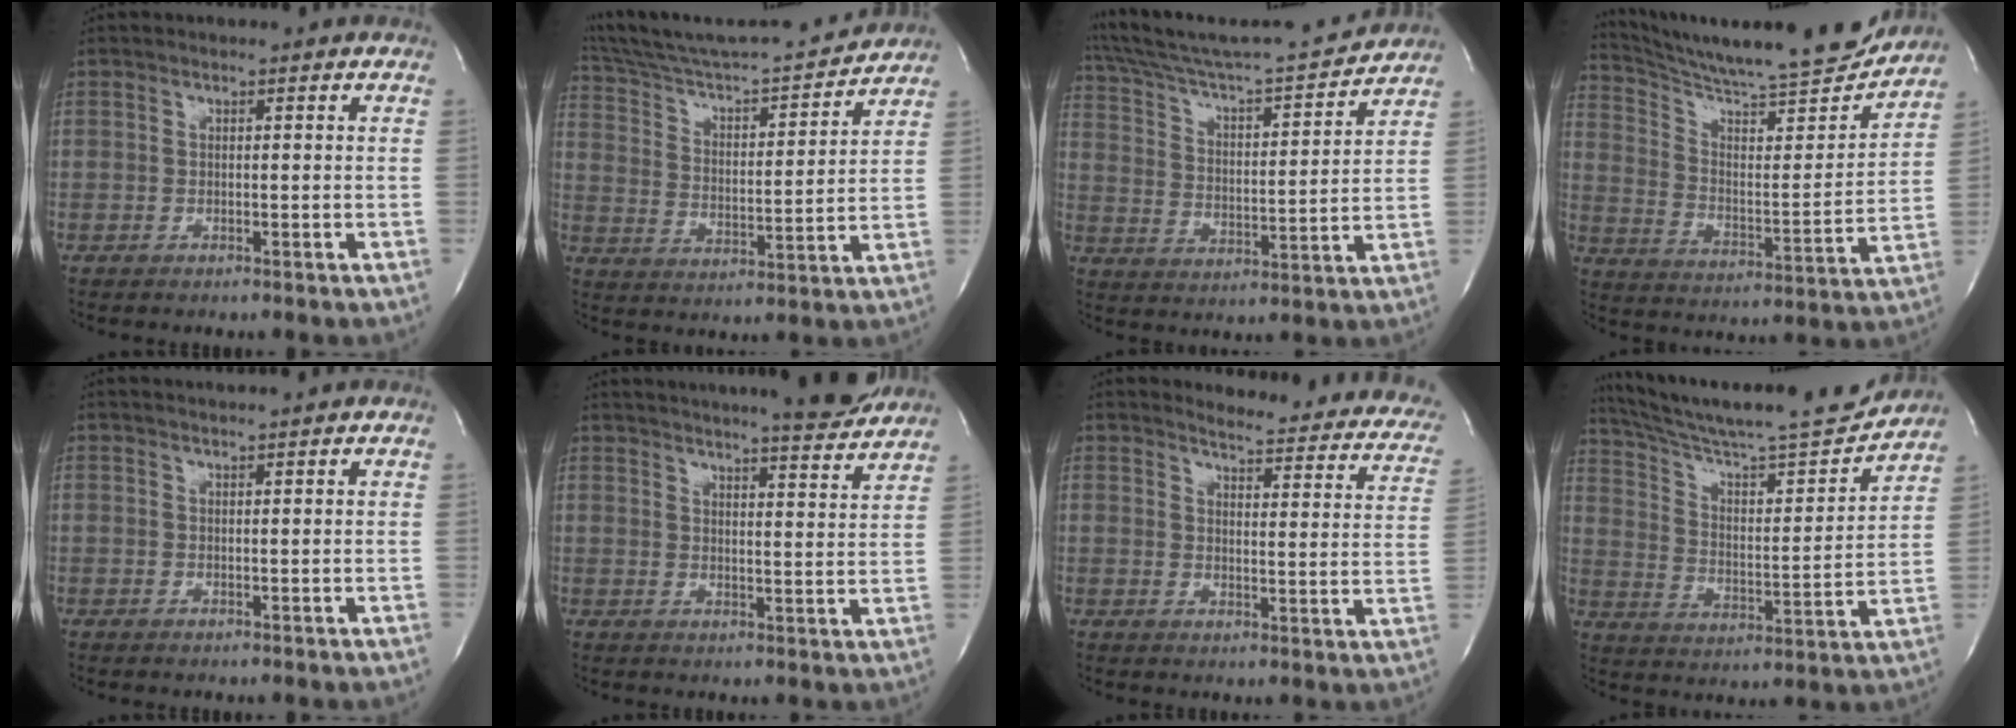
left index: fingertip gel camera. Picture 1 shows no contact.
{"total": 20.0, "force": [18.8, 0.7, 6.5], "torque": [-0.116, -0.014, 0.292]}
{"total": 18.4, "force": [17.5, -0.2, 5.9], "torque": [-0.111, -0.019, 0.273]}
{"total": 20.2, "force": [19.1, 0.8, 6.6], "torque": [-0.115, -0.052, 0.282]}
{"total": 2.8, "force": [2.6, -0.6, 0.9], "torque": [-0.010, 0.014, 0.042]}
{"total": 17.1, "force": [16.0, 0.5, 6.2], "torque": [-0.095, -0.023, 0.206]}
{"total": 17.0, "force": [15.8, 3.5, 5.2], "torque": [-0.040, -0.066, 0.157]}
{"total": 20.0, "force": [18.7, 0.2, 6.9], "torque": [-0.124, -0.031, 0.287]}